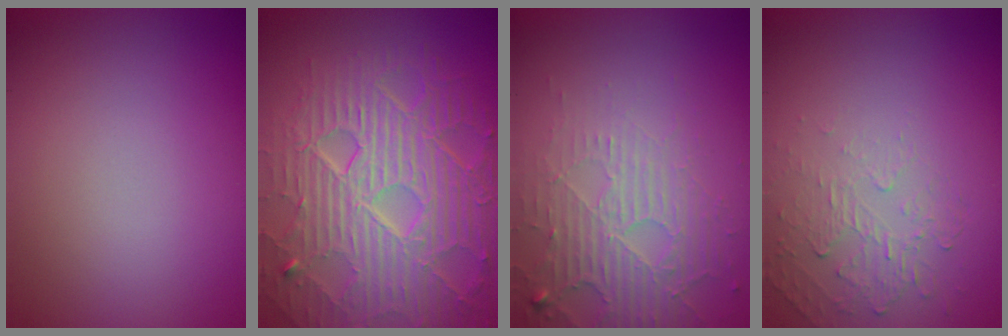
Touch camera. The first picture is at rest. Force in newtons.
{"total": 10.9, "press": 6.9, "slide": 8.5}
{"total": 5.3, "press": 3.4, "slide": 4.1}
{"total": 2.1, "press": 0.7, "slide": 2.0}